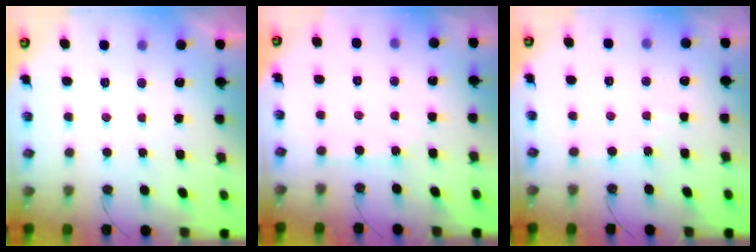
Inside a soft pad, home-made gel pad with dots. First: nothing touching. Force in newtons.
{"total": 3.9, "press": 3.9, "slide": 0.5}
{"total": 2.8, "press": 2.7, "slide": 0.4}